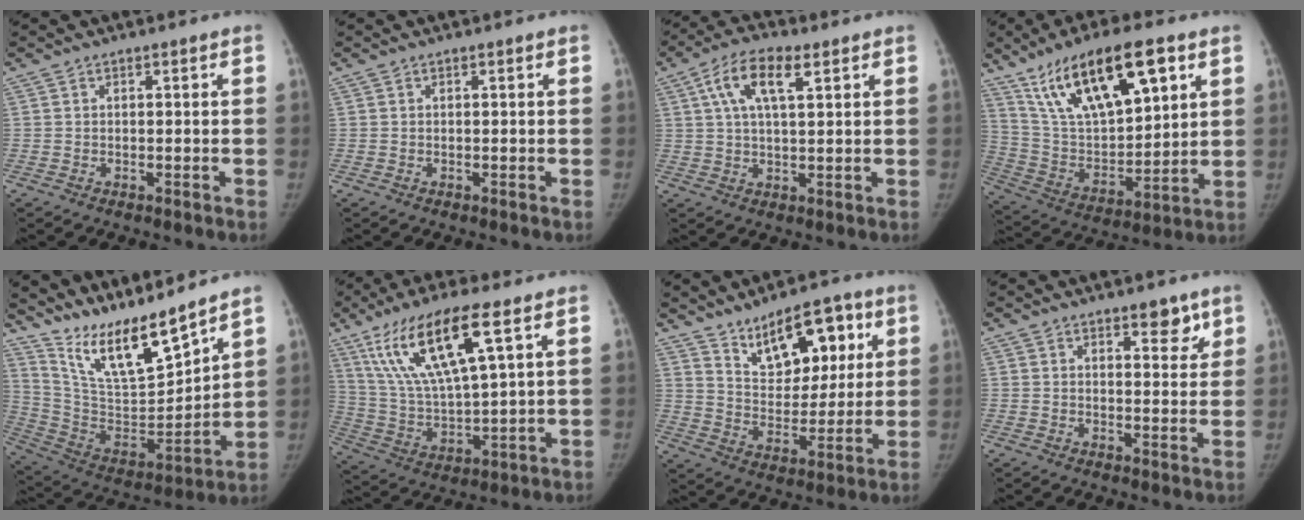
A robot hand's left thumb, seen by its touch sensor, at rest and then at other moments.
{"total": 0.0}
{"total": 9.5, "force": [4.0, 3.8, 7.7], "torque": [-0.146, 0.008, 0.071]}
{"total": 21.8, "force": [11.7, 8.6, 16.2], "torque": [-0.251, -0.033, 0.222]}
{"total": 17.2, "force": [14.6, 2.6, 8.8], "torque": [-0.132, -0.090, 0.286]}
{"total": 18.0, "force": [8.8, 4.2, 15.1], "torque": [-0.300, -0.024, 0.174]}
{"total": 15.0, "force": [7.8, 7.8, 10.1], "torque": [-0.112, -0.034, 0.138]}
{"total": 4.7, "force": [3.0, 2.2, 3.0], "torque": [-0.013, -0.018, 0.038]}